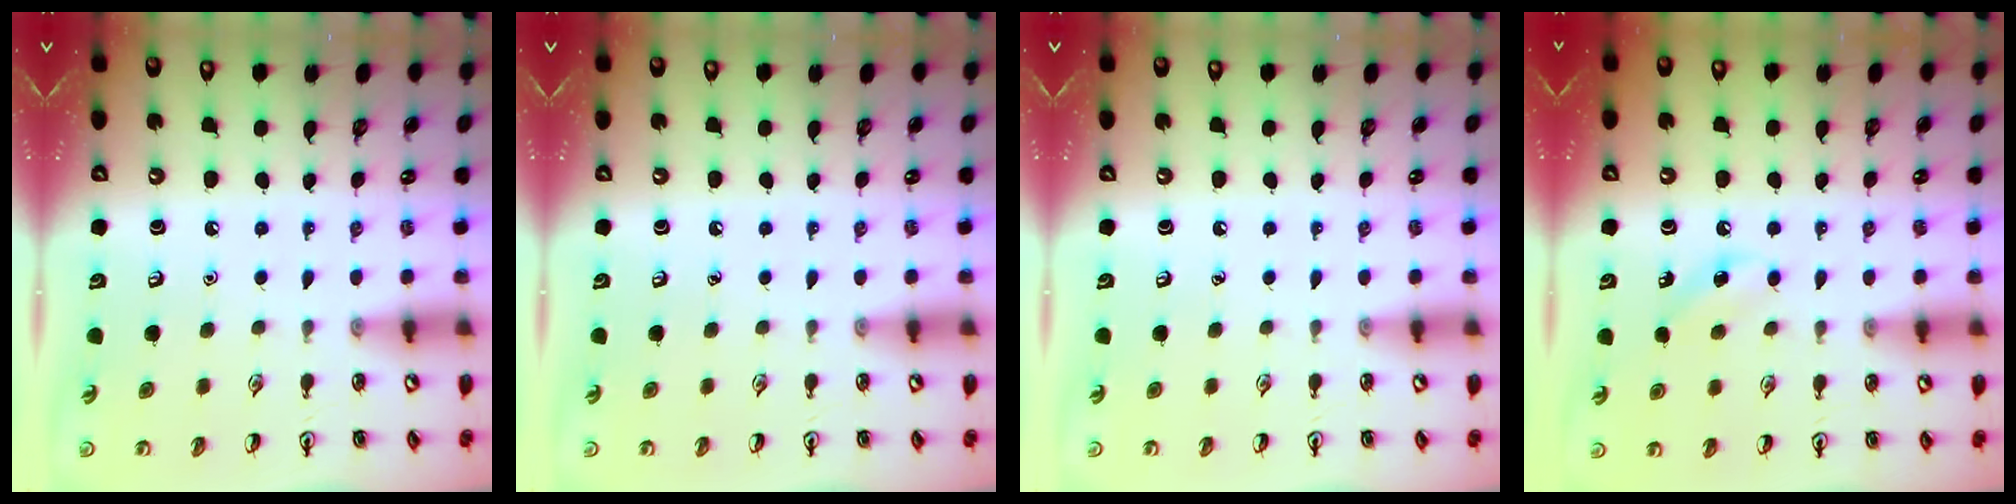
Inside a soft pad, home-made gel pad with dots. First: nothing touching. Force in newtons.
{"total": 0.0}
{"total": 0.0}
{"total": 5.7, "press": 5.4, "slide": 1.9}